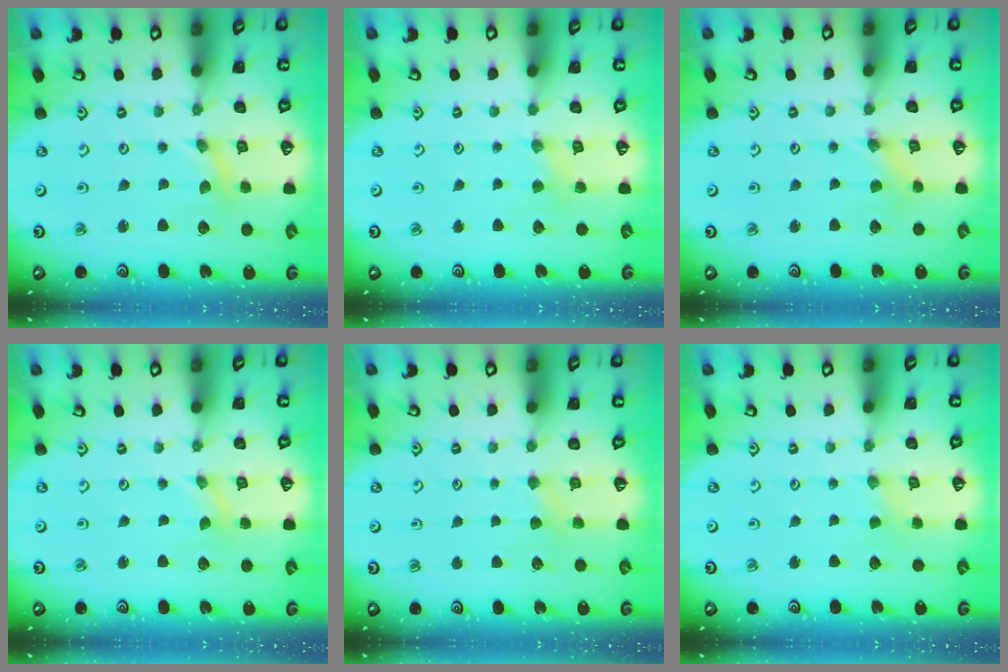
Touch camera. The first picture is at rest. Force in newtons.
{"total": 3.8, "press": 3.8, "slide": 0.6}
{"total": 1.6, "press": 1.6, "slide": 0.3}
{"total": 0.0}
{"total": 3.5, "press": 3.5, "slide": 0.5}
{"total": 0.8, "press": 0.8, "slide": 0.2}